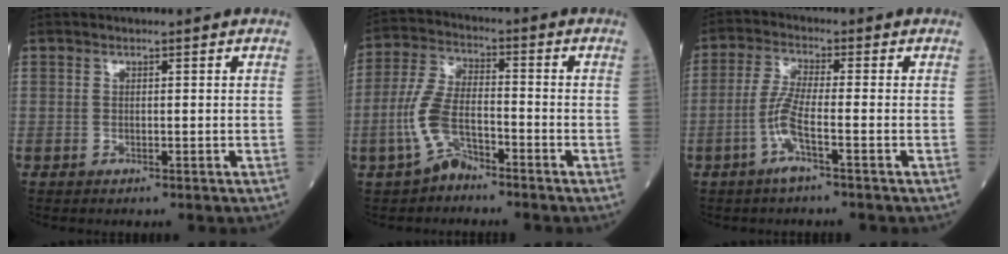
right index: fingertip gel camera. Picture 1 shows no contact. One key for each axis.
{"total": 7.3, "fx": -3.7, "fy": 3.3, "fz": 5.3, "tx": -0.129, "ty": 0.008, "tz": -0.078}
{"total": 3.6, "fx": -1.5, "fy": 0.0, "fz": 3.3, "tx": -0.072, "ty": 0.003, "tz": -0.034}